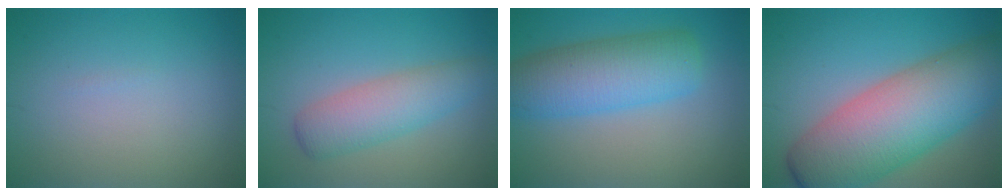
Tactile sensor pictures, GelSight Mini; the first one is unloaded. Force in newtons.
{"total": 4.3, "press": 4.3, "slide": 0.0}
{"total": 7.2, "press": 7.2, "slide": 0.4}
{"total": 11.7, "press": 11.7, "slide": 0.4}